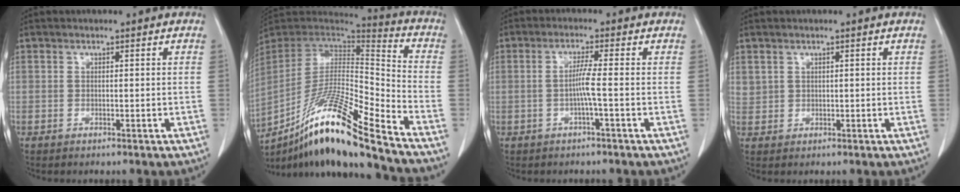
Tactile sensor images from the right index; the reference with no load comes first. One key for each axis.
{"total": 19.6, "fx": -14.1, "fy": 0.3, "fz": 13.7, "tx": -0.268, "ty": -0.018, "tz": -0.260}
{"total": 3.1, "fx": -0.7, "fy": -0.7, "fz": 2.9, "tx": -0.055, "ty": 0.001, "tz": -0.014}
{"total": 1.7, "fx": 0.9, "fy": 1.4, "fz": 0.2, "tx": 0.005, "ty": 0.009, "tz": 0.017}